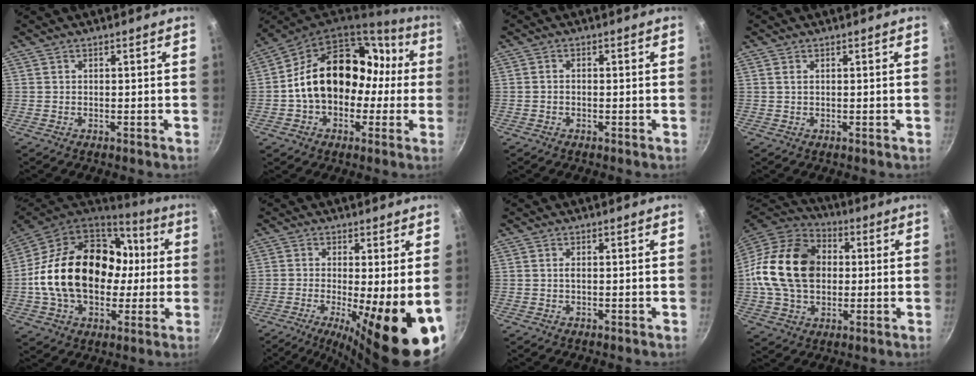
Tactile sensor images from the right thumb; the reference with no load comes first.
{"total": 22.3, "force": [0.3, 16.4, 15.1], "torque": [-0.204, 0.071, 0.010]}
{"total": 1.0, "force": [-0.3, 0.7, 0.7], "torque": [-0.015, 0.008, -0.008]}
{"total": 0.9, "force": [0.3, 0.5, 0.7], "torque": [-0.013, 0.001, 0.006]}
{"total": 27.8, "force": [1.0, 19.3, 20.0], "torque": [-0.327, 0.045, 0.019]}
{"total": 16.1, "force": [-5.1, 3.1, 15.0], "torque": [-0.216, -0.015, -0.069]}
{"total": 0.6, "force": [0.0, 0.2, 0.6], "torque": [-0.012, 0.001, 0.000]}
{"total": 20.7, "force": [1.4, 15.2, 14.0], "torque": [-0.240, 0.027, 0.016]}